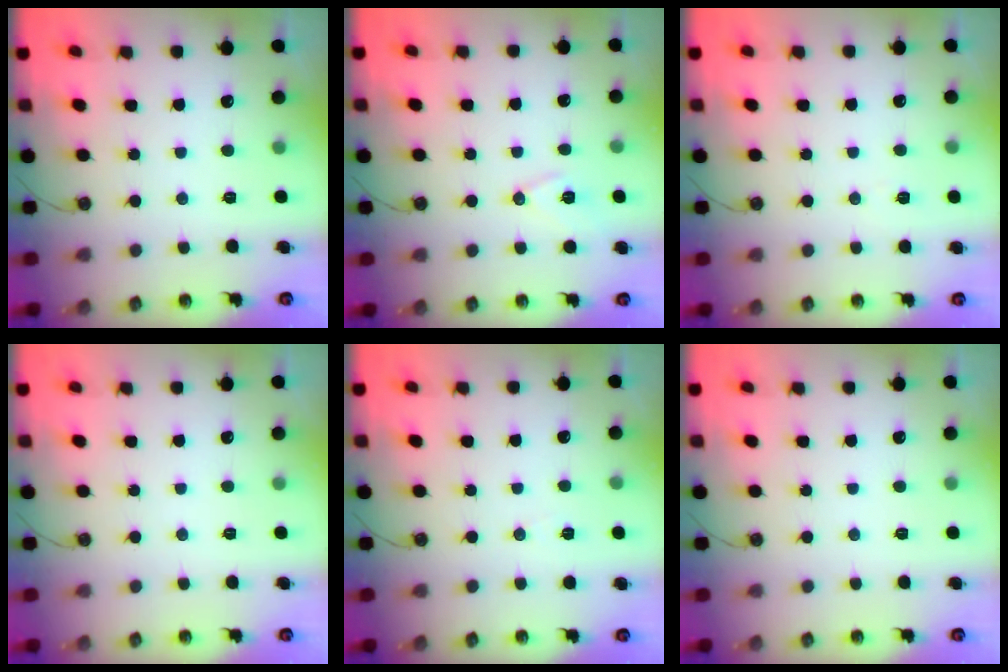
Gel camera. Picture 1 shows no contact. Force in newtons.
{"total": 8.6, "press": 7.8, "slide": 3.6}
{"total": 3.3, "press": 2.6, "slide": 2.0}
{"total": 0.0}
{"total": 3.7, "press": 2.2, "slide": 3.0}
{"total": 0.0}